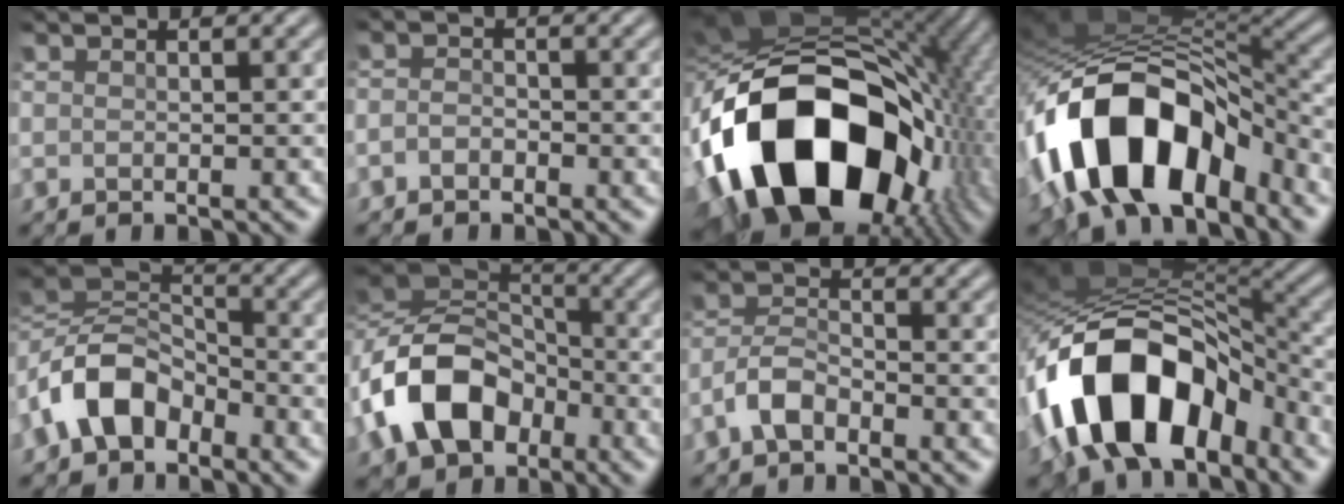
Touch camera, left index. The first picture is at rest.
{"total": 1.2, "force": [-1.0, 0.6, 0.4], "torque": [-0.009, 0.007, -0.023]}
{"total": 20.6, "force": [-4.0, 13.4, 15.2], "torque": [-0.300, -0.020, -0.051]}
{"total": 12.8, "force": [-6.4, 6.3, 9.2], "torque": [-0.155, 0.004, -0.104]}
{"total": 7.6, "force": [-3.9, 4.6, 4.6], "torque": [-0.094, 0.015, -0.091]}
{"total": 10.6, "force": [-4.1, 7.3, 6.5], "torque": [-0.138, 0.007, -0.085]}
{"total": 3.0, "force": [-2.1, 1.0, 1.8], "torque": [-0.040, 0.011, -0.048]}
{"total": 13.8, "force": [-6.1, 7.4, 9.9], "torque": [-0.169, 0.012, -0.104]}